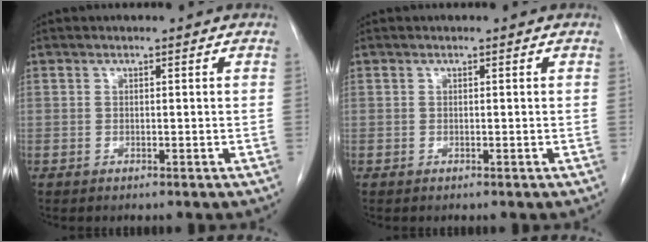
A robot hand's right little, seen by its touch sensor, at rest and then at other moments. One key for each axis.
{"total": 0.0}